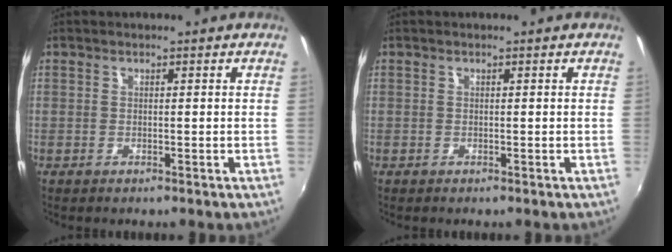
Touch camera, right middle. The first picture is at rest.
{"total": 0.0}